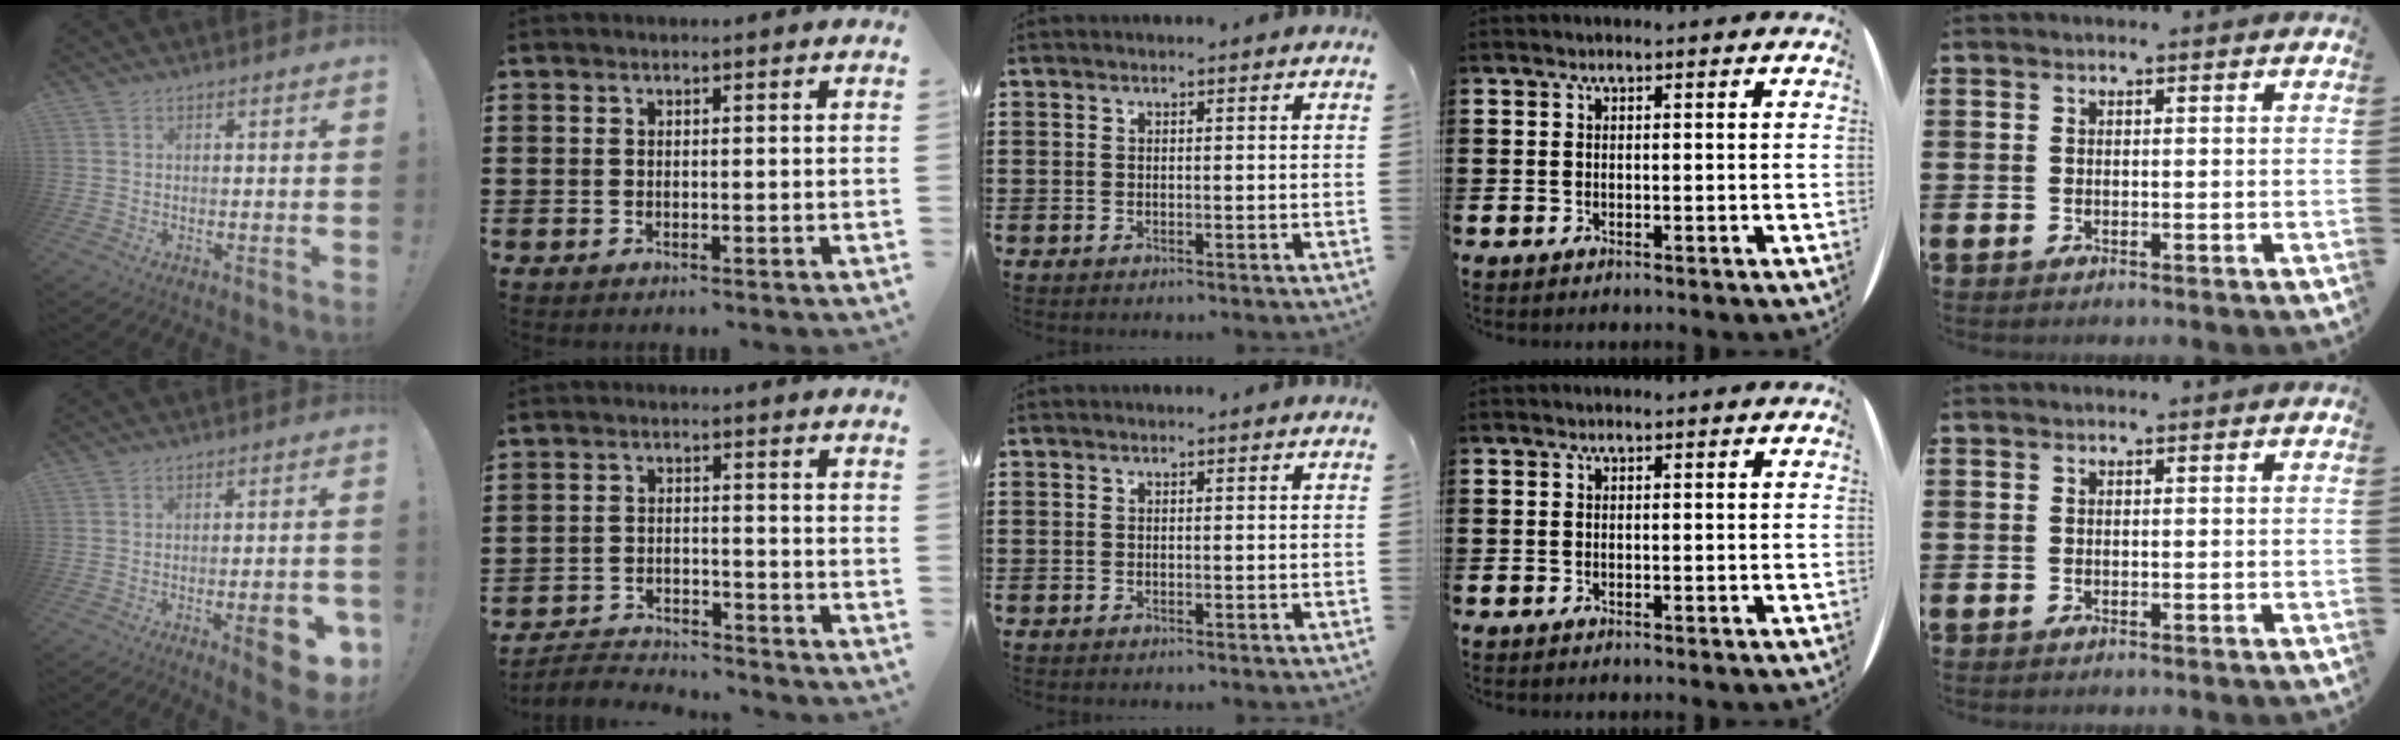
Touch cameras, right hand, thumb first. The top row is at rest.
{"thumb": {"total": 10.0, "force": [-3.9, 2.9, 8.8], "torque": [-0.103, 0.009, -0.054]}, "index": {"total": 3.4, "force": [-3.3, 0.6, 0.3], "torque": [-0.019, 0.002, -0.074]}}